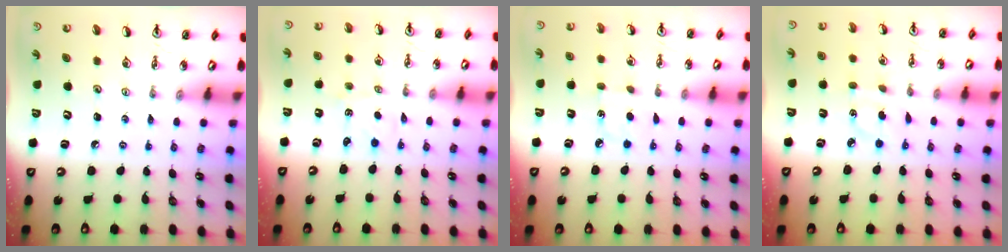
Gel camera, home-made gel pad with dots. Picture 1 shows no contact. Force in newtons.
{"total": 1.2, "press": 1.1, "slide": 0.2}
{"total": 4.6, "press": 4.5, "slide": 0.6}
{"total": 3.5, "press": 3.4, "slide": 0.8}